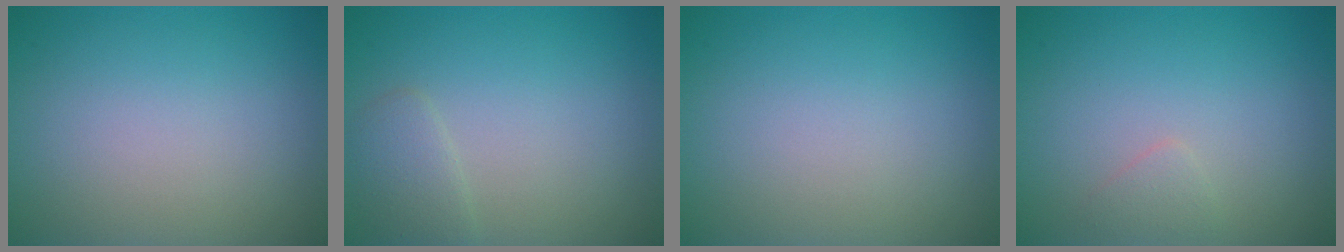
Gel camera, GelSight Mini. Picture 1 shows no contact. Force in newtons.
{"total": 1.7, "press": 1.7, "slide": 0.0}
{"total": 0.0}
{"total": 0.9, "press": 0.9, "slide": 0.1}